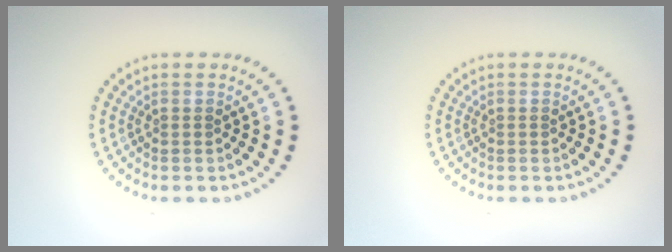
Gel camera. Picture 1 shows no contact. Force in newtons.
{"total": 0.0}